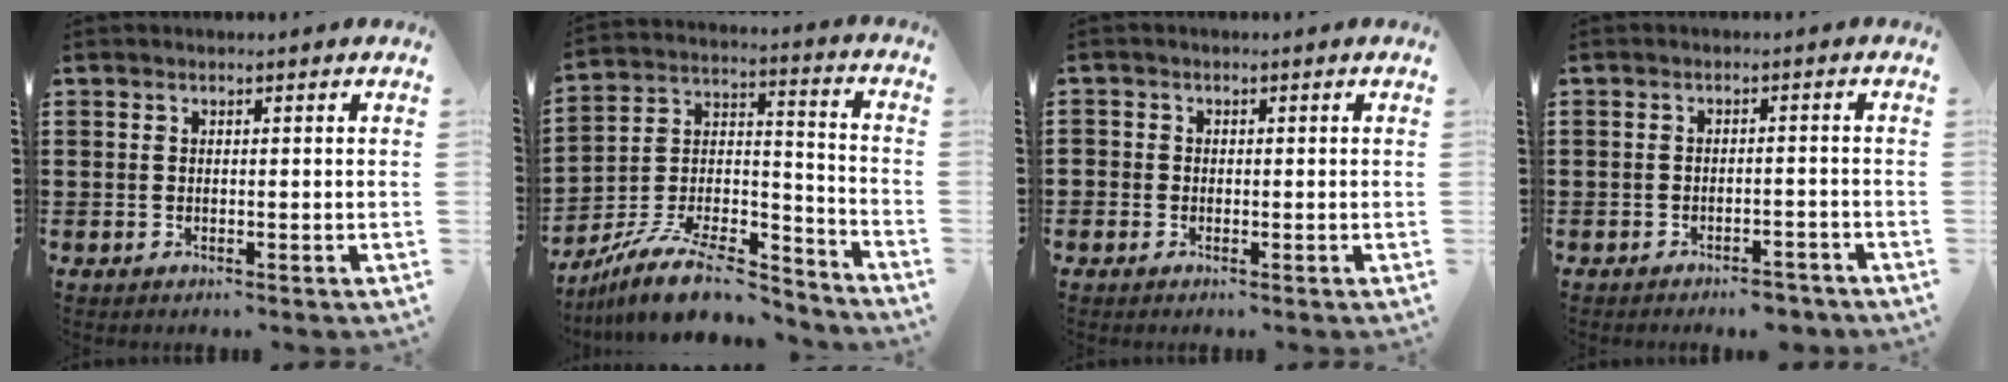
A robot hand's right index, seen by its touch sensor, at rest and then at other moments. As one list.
[{"total": 12.1, "force": [-10.2, 3.3, 5.6], "torque": [-0.097, 0.032, -0.195]}, {"total": 0.7, "force": [-0.4, 0.6, 0.0], "torque": [-0.002, 0.003, -0.010]}, {"total": 2.6, "force": [-2.5, 0.1, 0.7], "torque": [-0.016, -0.003, -0.049]}]